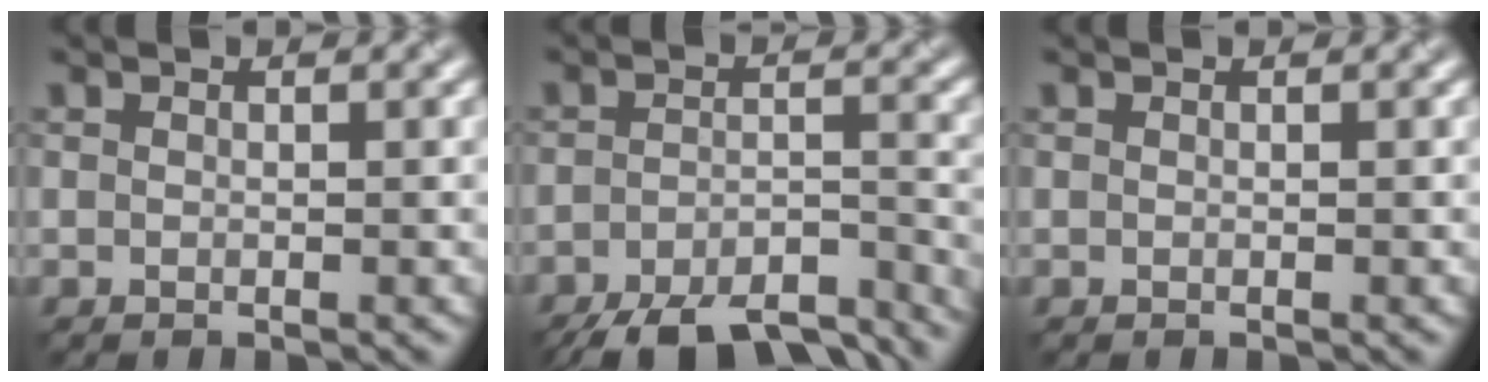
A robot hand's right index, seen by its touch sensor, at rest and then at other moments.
{"total": 11.7, "force": [-10.0, 3.4, 5.0], "torque": [-0.077, -0.033, -0.136]}
{"total": 0.0}